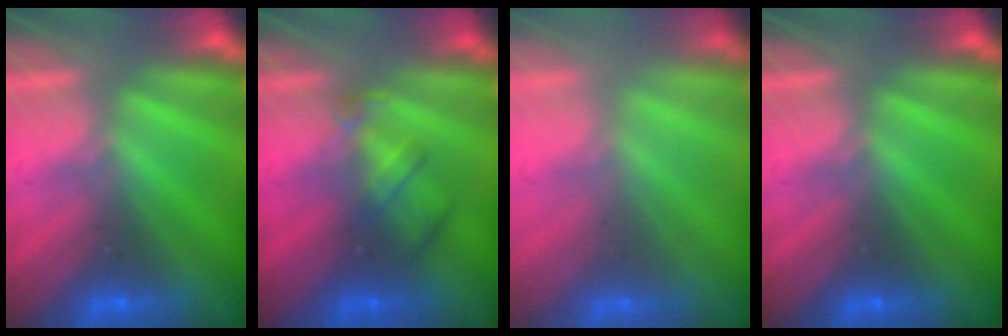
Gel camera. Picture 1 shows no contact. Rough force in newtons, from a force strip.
{"total": 2.4}
{"total": 2.5}
{"total": 0.0}